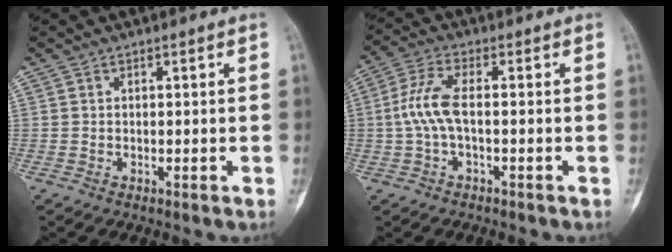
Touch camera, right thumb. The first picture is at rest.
{"total": 6.8, "force": [-0.6, 2.6, 6.3], "torque": [-0.152, 0.020, -0.017]}